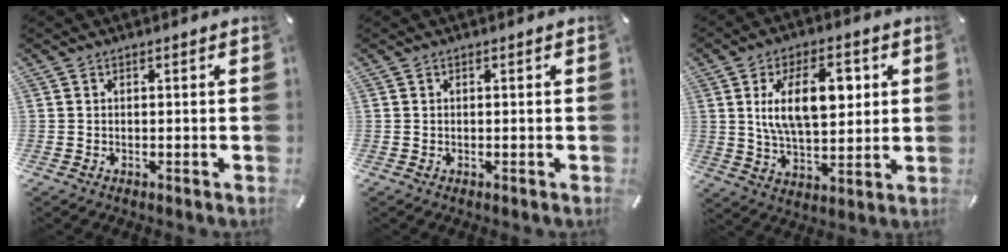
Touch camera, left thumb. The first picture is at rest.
{"total": 0.0}
{"total": 15.1, "force": [4.0, 7.9, 12.2], "torque": [-0.218, -0.003, 0.063]}